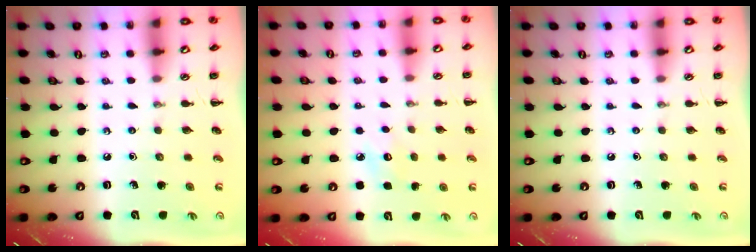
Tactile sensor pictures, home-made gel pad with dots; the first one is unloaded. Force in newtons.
{"total": 7.3, "press": 7.1, "slide": 1.5}
{"total": 0.0}